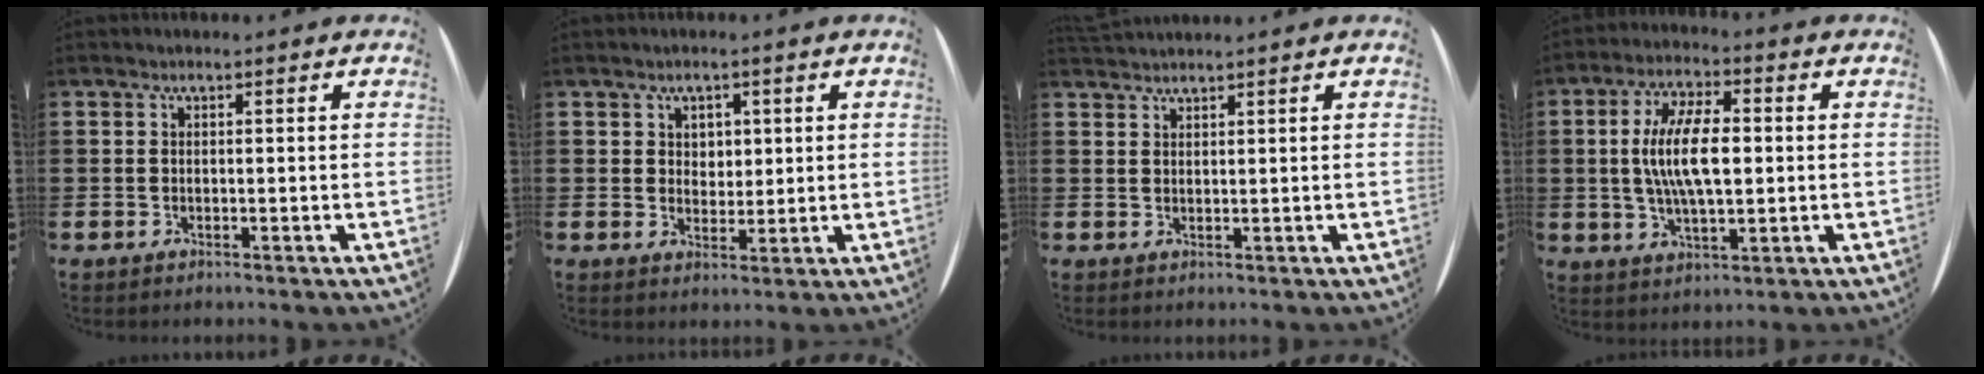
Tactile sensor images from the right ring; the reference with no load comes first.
{"total": 7.3, "force": [3.2, 6.4, 1.5], "torque": [-0.062, -0.035, 0.055]}
{"total": 1.4, "force": [1.4, -0.3, -0.3], "torque": [0.006, 0.000, 0.027]}
{"total": 8.8, "force": [0.5, 3.5, 8.1], "torque": [-0.172, 0.008, 0.002]}